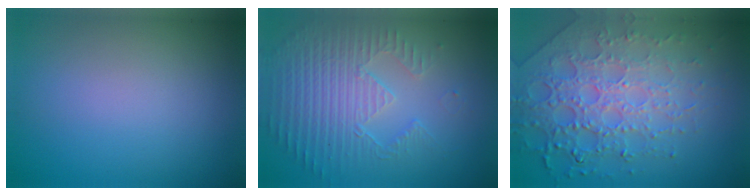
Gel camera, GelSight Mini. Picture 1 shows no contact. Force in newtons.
{"total": 3.8, "press": 3.6, "slide": 1.2}
{"total": 7.9, "press": 5.6, "slide": 5.6}